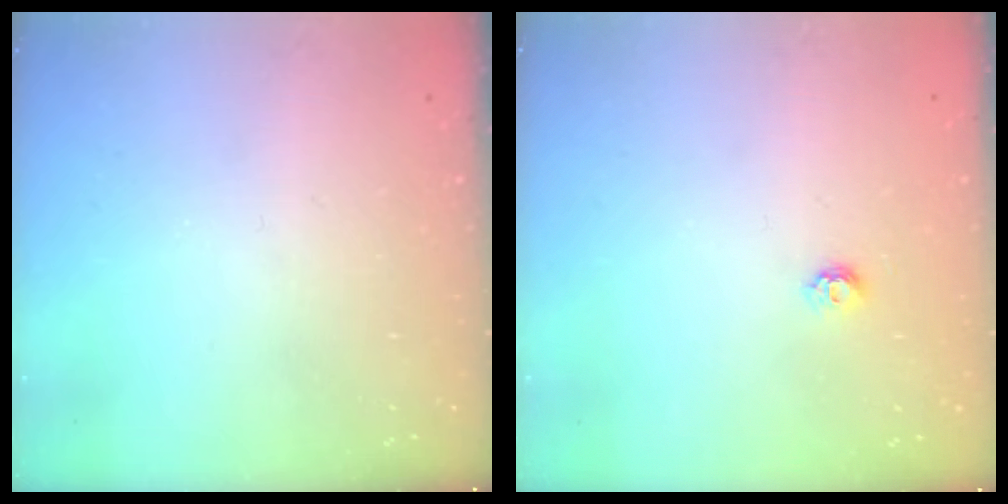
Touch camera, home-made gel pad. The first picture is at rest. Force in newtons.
{"total": 4.3, "press": 4.2, "slide": 0.5}